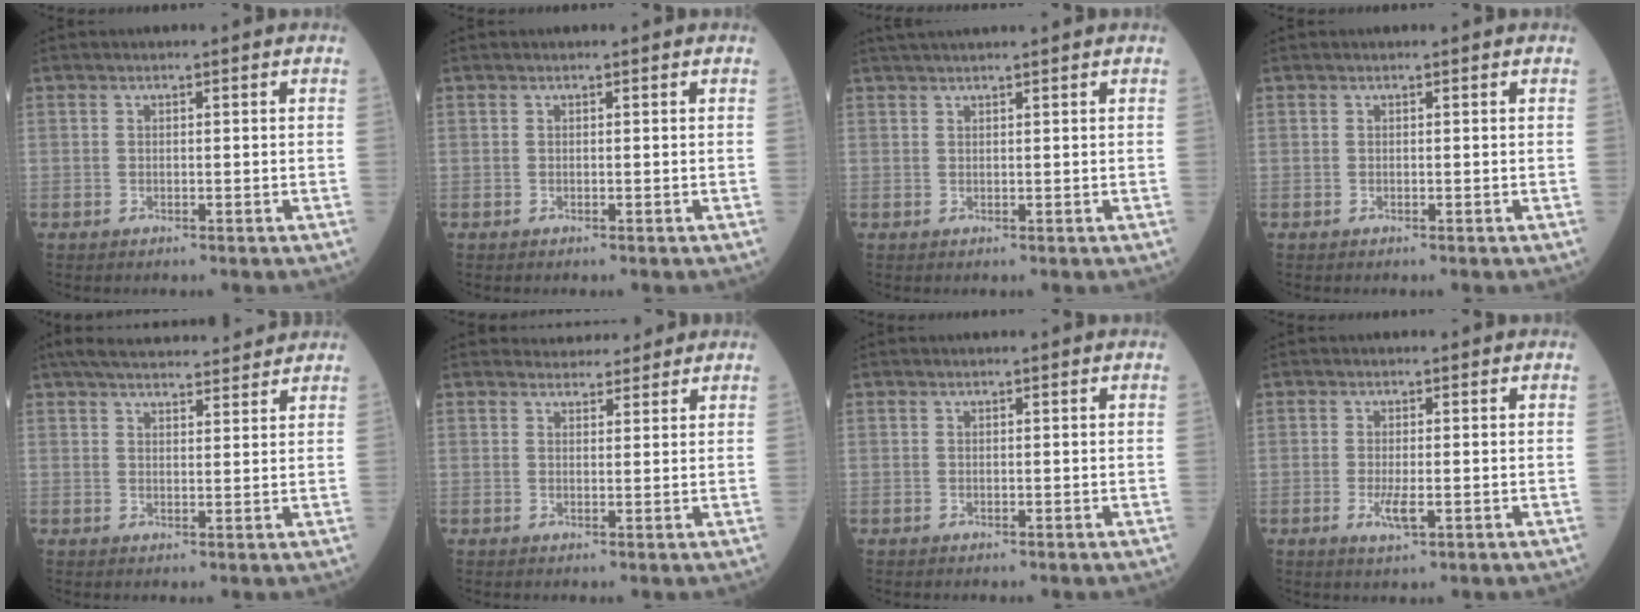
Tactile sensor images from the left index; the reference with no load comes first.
{"total": 0.0}
{"total": 5.1, "force": [4.5, -0.4, 2.4], "torque": [-0.032, 0.032, 0.074]}
{"total": 0.0}
{"total": 13.8, "force": [12.6, 2.3, 5.2], "torque": [-0.077, 0.036, 0.177]}
{"total": 3.7, "force": [3.4, 1.3, 0.2], "torque": [0.000, 0.010, 0.044]}
{"total": 0.0}
{"total": 2.9, "force": [-0.9, 0.7, 2.6], "torque": [-0.059, -0.006, -0.012]}